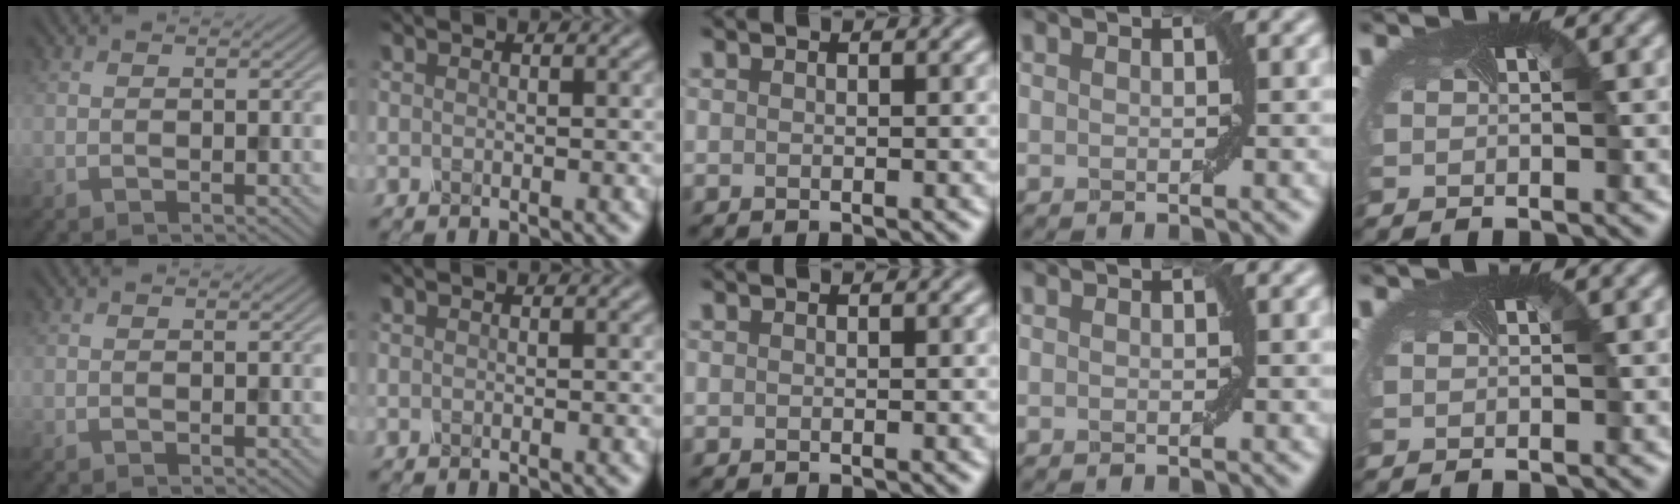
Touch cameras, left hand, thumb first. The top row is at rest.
{}